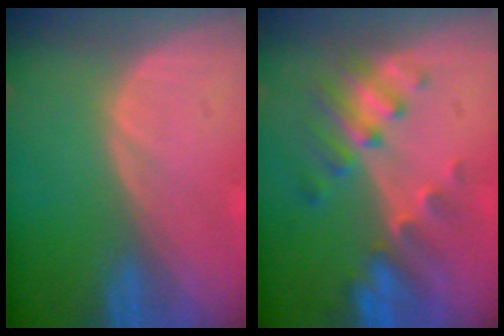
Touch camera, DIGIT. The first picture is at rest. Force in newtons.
{"total": 7.9, "press": 6.9, "slide": 3.7}